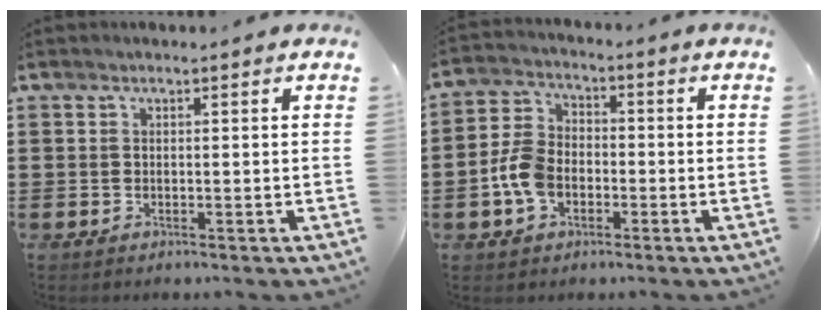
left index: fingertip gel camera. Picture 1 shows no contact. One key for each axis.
{"total": 6.9, "fx": -2.3, "fy": 4.7, "fz": 4.5, "tx": -0.120, "ty": 0.005, "tz": -0.050}